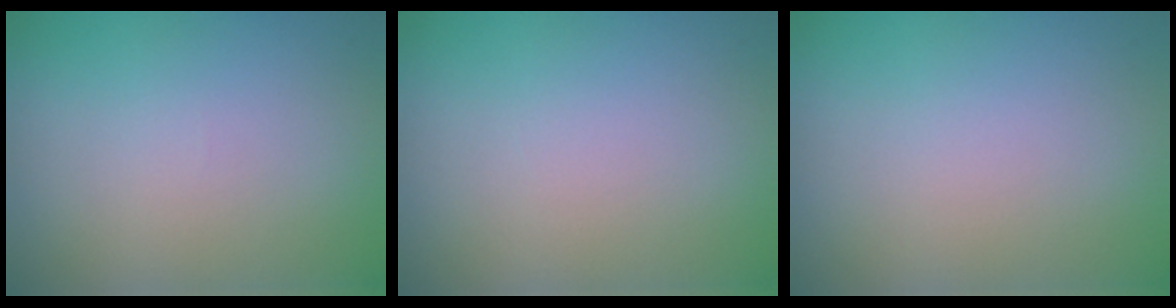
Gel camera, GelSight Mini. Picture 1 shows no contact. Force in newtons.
{"total": 0.0}
{"total": 0.0}